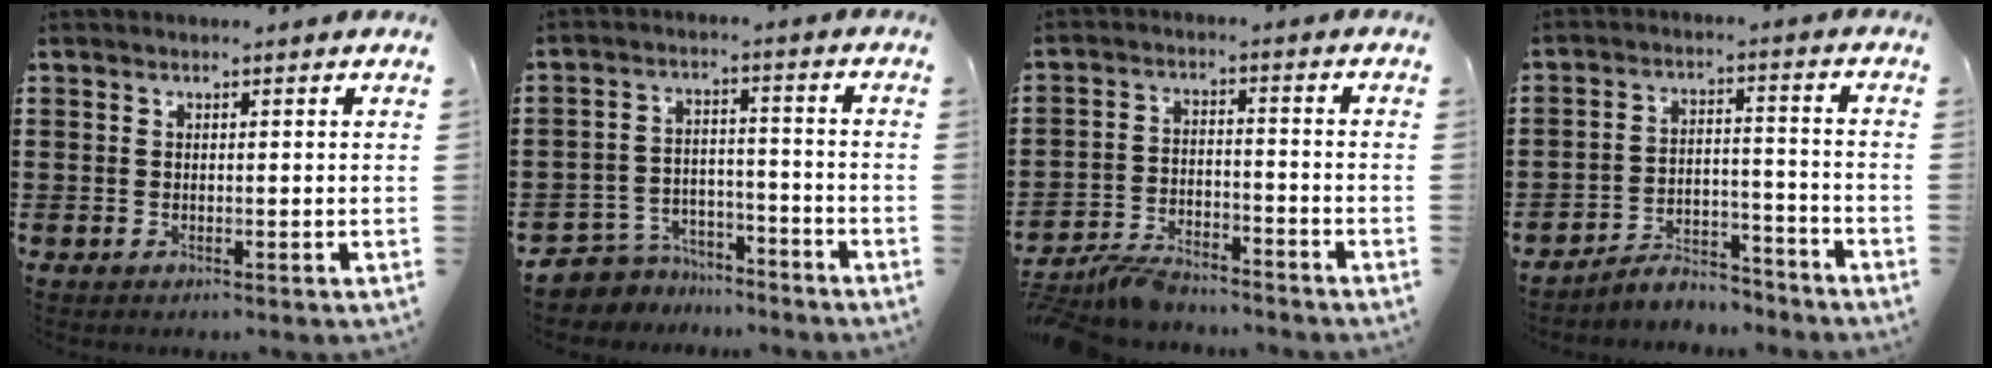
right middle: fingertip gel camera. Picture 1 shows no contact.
{"total": 5.7, "force": [-5.5, 1.4, -0.1], "torque": [-0.009, 0.012, -0.116]}
{"total": 5.3, "force": [-4.9, 1.1, 1.5], "torque": [-0.047, -0.001, -0.101]}
{"total": 5.8, "force": [-5.6, 1.2, 0.9], "torque": [-0.013, 0.014, -0.110]}